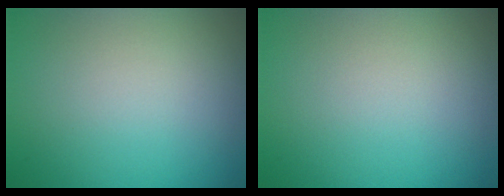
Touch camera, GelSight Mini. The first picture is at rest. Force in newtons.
{"total": 0.0}